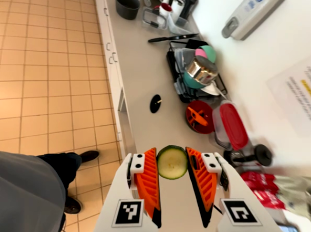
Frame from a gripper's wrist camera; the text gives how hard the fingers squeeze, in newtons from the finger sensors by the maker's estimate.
{"total": 7.6, "left": 7.8, "right": 7.5}